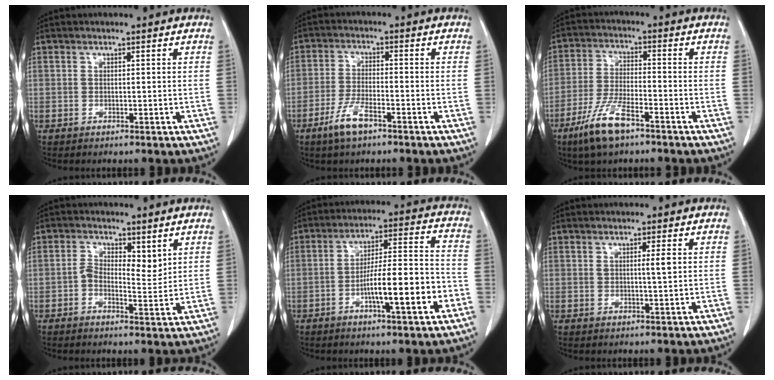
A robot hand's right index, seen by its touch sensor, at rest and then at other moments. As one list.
[{"total": 5.3, "force": [-3.3, 1.3, 3.9], "torque": [-0.086, -0.002, -0.060]}, {"total": 8.6, "force": [-5.5, 1.9, 6.4], "torque": [-0.135, -0.014, -0.103]}, {"total": 4.2, "force": [1.2, 2.3, 3.4], "torque": [-0.052, 0.007, 0.016]}, {"total": 12.4, "force": [-4.6, 1.3, 11.5], "torque": [-0.183, 0.014, -0.070]}, {"total": 1.9, "force": [0.5, 0.0, 1.8], "torque": [-0.032, -0.001, 0.006]}]